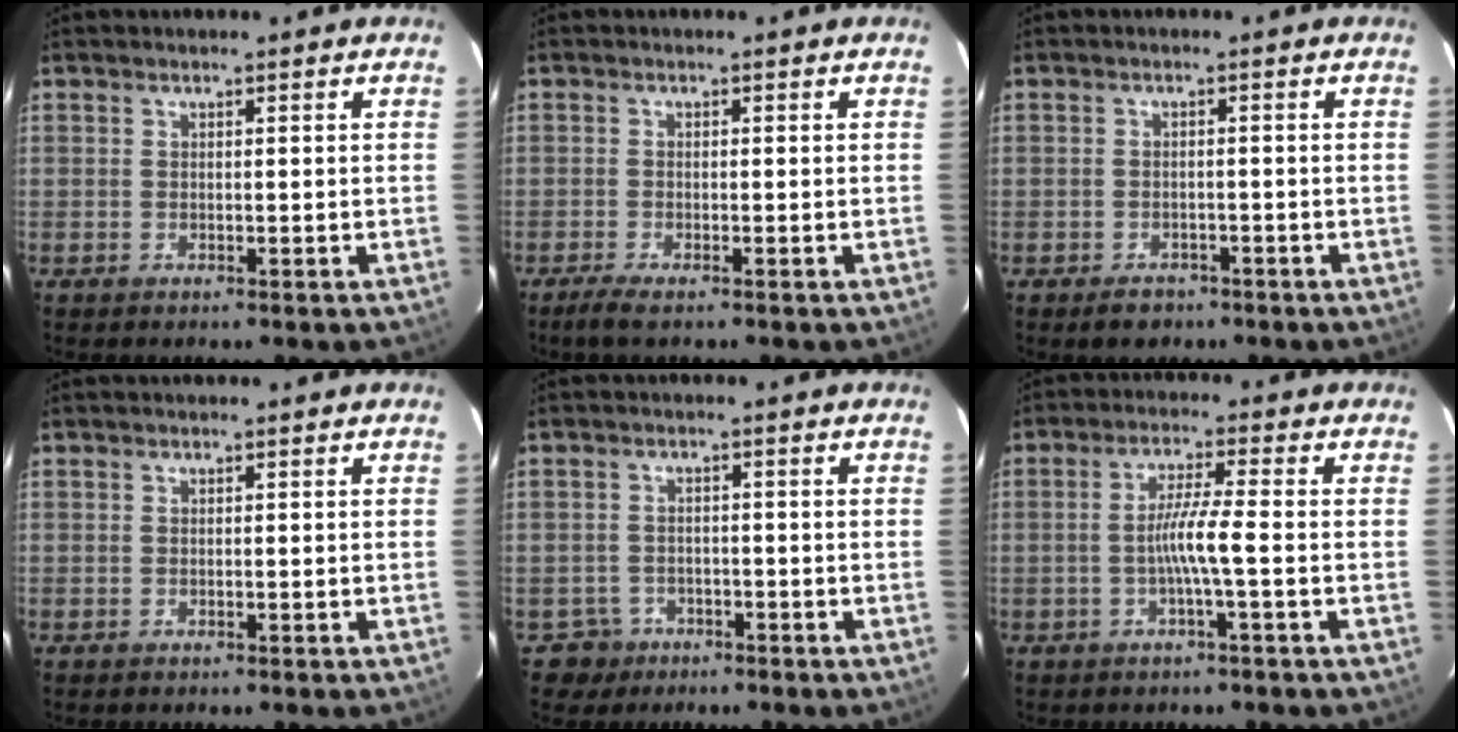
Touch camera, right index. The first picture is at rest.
{"total": 2.4, "force": [-1.7, 0.2, 1.7], "torque": [-0.036, -0.006, -0.035]}
{"total": 2.9, "force": [-2.0, 1.9, 0.9], "torque": [-0.016, 0.002, -0.024]}
{"total": 0.0}
{"total": 3.8, "force": [-1.9, 3.1, -0.7], "torque": [0.013, 0.012, -0.030]}
{"total": 5.2, "force": [-1.1, -0.7, 5.0], "torque": [-0.095, 0.005, -0.021]}